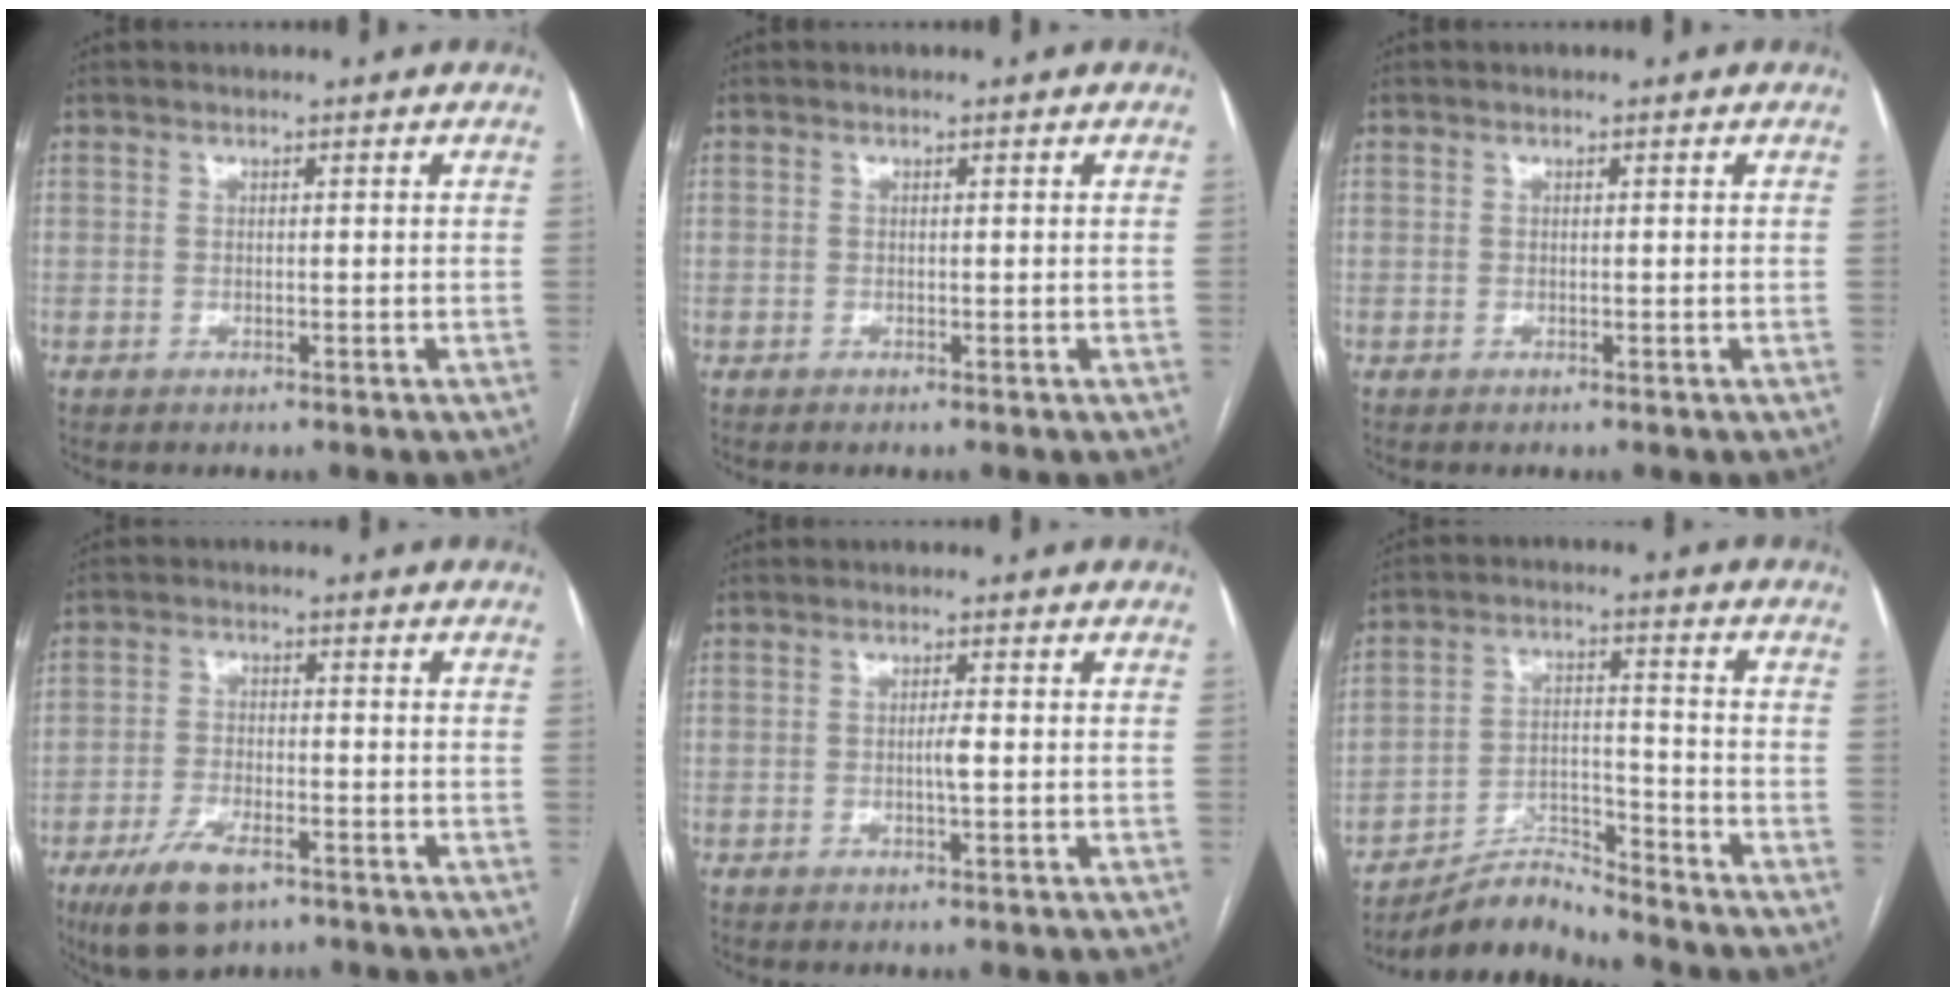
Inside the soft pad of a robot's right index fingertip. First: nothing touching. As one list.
[{"total": 0.0}, {"total": 0.0}, {"total": 8.1, "force": [-5.0, 3.1, 5.5], "torque": [-0.112, -0.010, -0.084]}, {"total": 1.5, "force": [-0.3, -0.2, 1.5], "torque": [-0.029, -0.001, -0.004]}, {"total": 6.6, "force": [-6.6, 0.0, -0.4], "torque": [0.007, 0.016, -0.117]}]